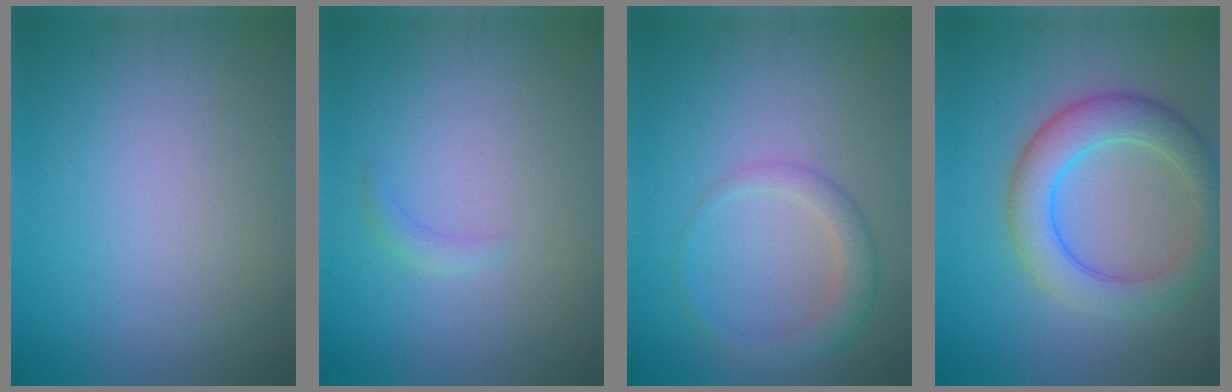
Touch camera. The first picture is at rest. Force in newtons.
{"total": 0.9, "press": 0.9, "slide": 0.1}
{"total": 2.8, "press": 2.8, "slide": 0.2}
{"total": 5.9, "press": 5.9, "slide": 0.2}